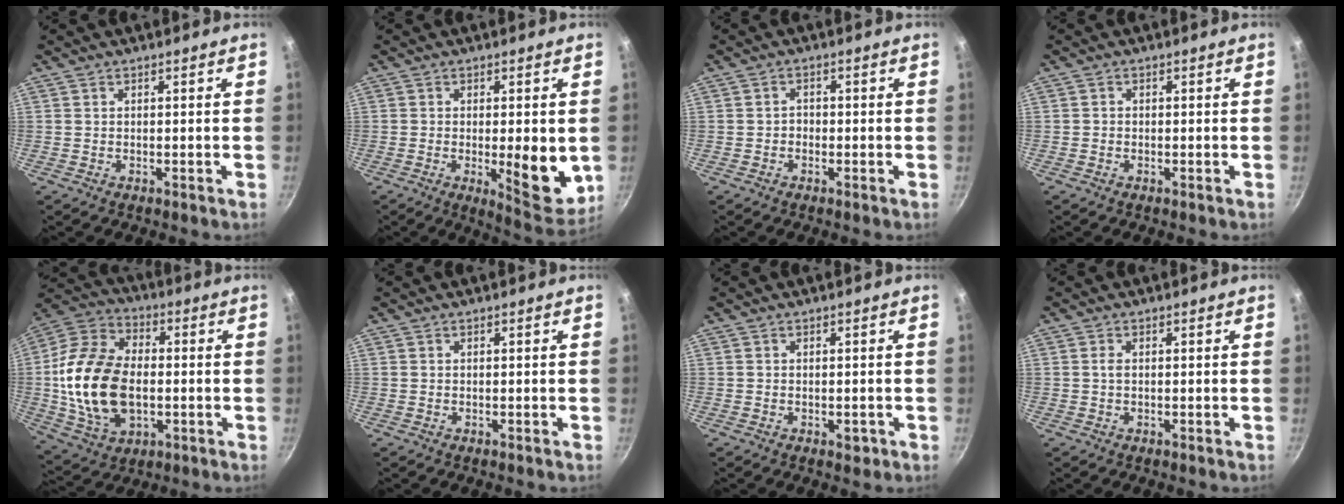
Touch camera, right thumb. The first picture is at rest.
{"total": 10.9, "force": [-1.2, 3.9, 10.1], "torque": [-0.111, -0.018, -0.006]}
{"total": 1.4, "force": [-0.6, 1.1, 0.6], "torque": [-0.003, 0.007, -0.013]}
{"total": 0.6, "force": [-0.3, 0.4, 0.1], "torque": [-0.003, 0.003, -0.008]}
{"total": 21.4, "force": [-1.5, 13.8, 16.2], "torque": [-0.299, 0.022, -0.031]}
{"total": 0.0}
{"total": 1.8, "force": [-0.6, 1.1, 1.2], "torque": [-0.014, 0.002, -0.007]}
{"total": 0.9, "force": [0.0, 0.5, 0.8], "torque": [-0.015, 0.002, -0.001]}